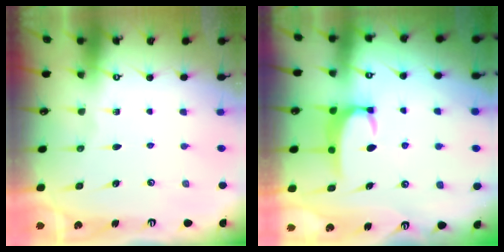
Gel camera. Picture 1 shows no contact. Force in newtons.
{"total": 2.9, "press": 2.9, "slide": 0.3}